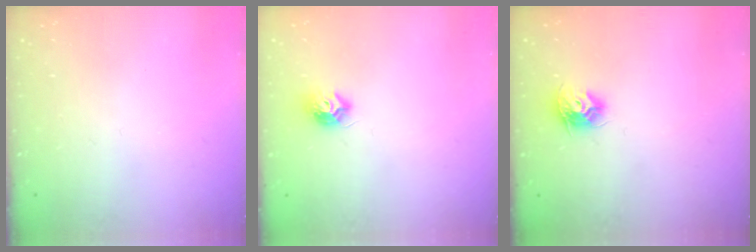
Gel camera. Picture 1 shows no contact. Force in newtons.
{"total": 7.9, "press": 7.9, "slide": 0.4}
{"total": 8.9, "press": 8.9, "slide": 0.1}